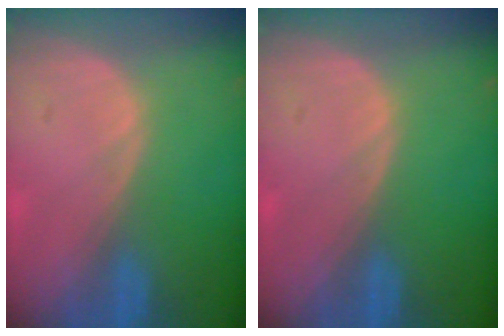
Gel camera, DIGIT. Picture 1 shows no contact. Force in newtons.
{"total": 0.0}